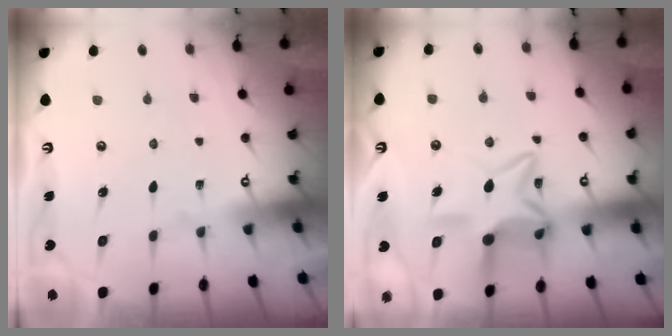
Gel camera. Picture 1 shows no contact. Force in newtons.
{"total": 10.9, "press": 10.8, "slide": 1.5}